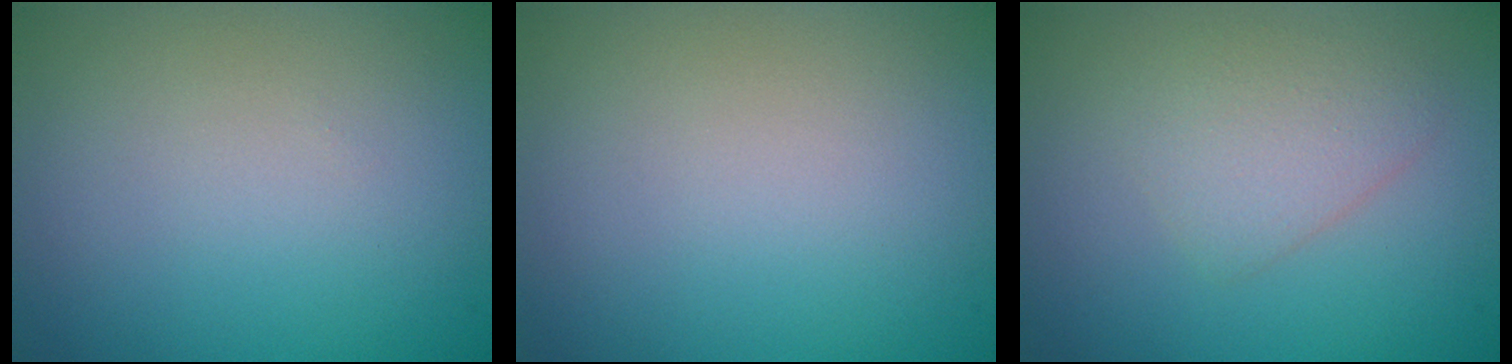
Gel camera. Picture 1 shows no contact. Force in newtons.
{"total": 0.0}
{"total": 2.5, "press": 2.5, "slide": 0.1}